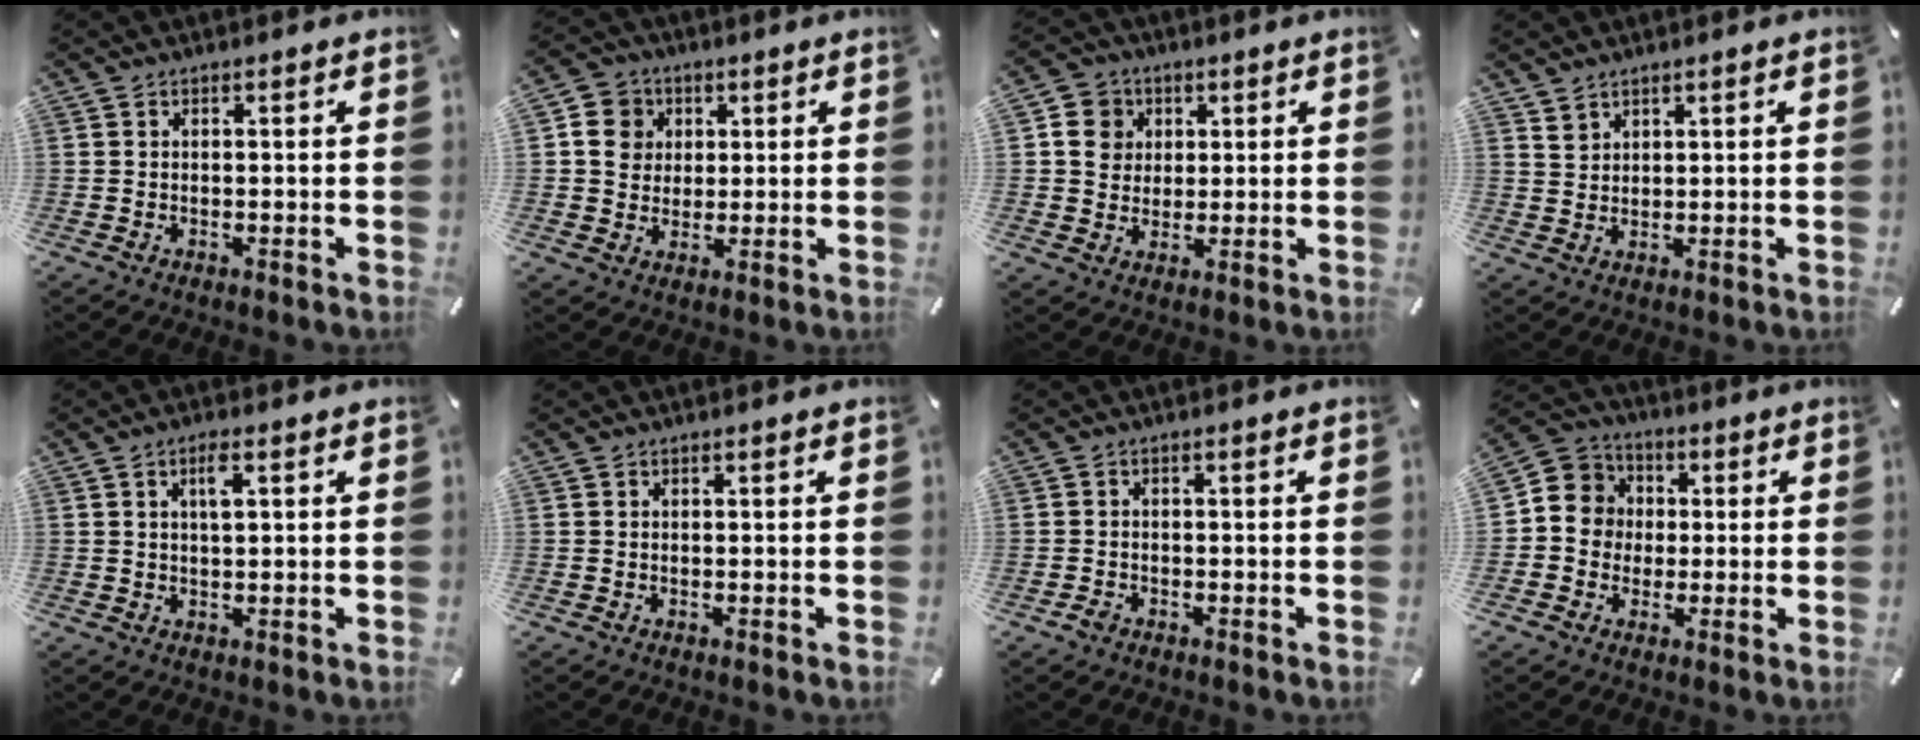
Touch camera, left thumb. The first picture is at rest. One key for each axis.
{"total": 7.0, "fx": 1.6, "fy": 6.6, "fz": 1.6, "tx": -0.022, "ty": 0.003, "tz": 0.031}
{"total": 6.7, "fx": 1.8, "fy": 6.3, "fz": 1.4, "tx": -0.018, "ty": 0.003, "tz": 0.033}
{"total": 2.4, "fx": 1.9, "fy": 1.5, "fz": 0.0, "tx": -0.005, "ty": -0.004, "tz": 0.041}
{"total": 3.5, "fx": 1.3, "fy": 1.0, "fz": 3.1, "tx": -0.066, "ty": 0.008, "tz": 0.019}
{"total": 0.0}
{"total": 1.5, "fx": -1.1, "fy": 0.9, "fz": 0.5, "tx": -0.009, "ty": 0.005, "tz": -0.023}
{"total": 8.1, "fx": -0.5, "fy": 8.0, "fz": 0.9, "tx": -0.021, "ty": 0.009, "tz": -0.009}